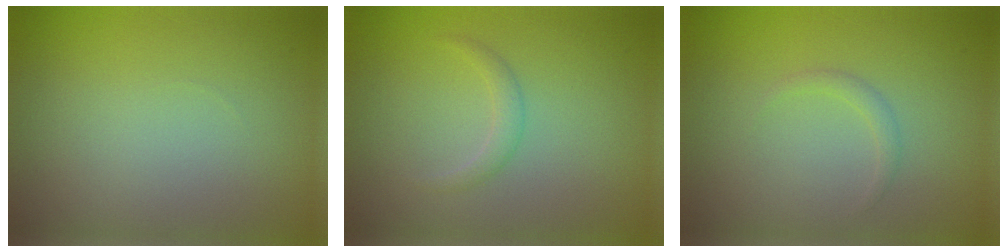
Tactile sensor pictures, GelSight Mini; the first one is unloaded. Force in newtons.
{"total": 1.2, "press": 1.2, "slide": 0.1}
{"total": 0.8, "press": 0.8, "slide": 0.1}